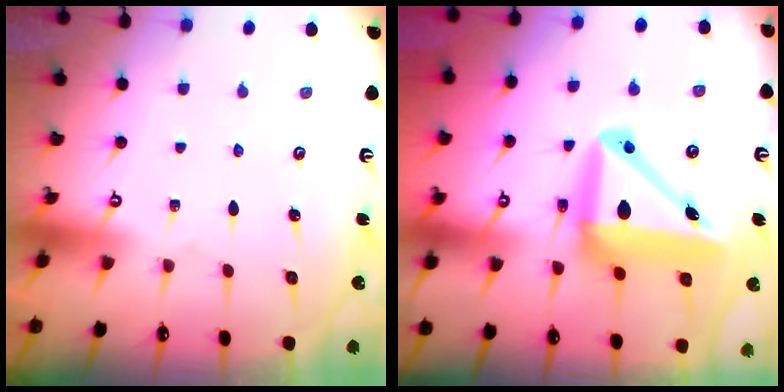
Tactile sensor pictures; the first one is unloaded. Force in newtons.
{"total": 15.8, "press": 15.5, "slide": 2.9}